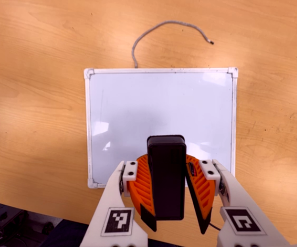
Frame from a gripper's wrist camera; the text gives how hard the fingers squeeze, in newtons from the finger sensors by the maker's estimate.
{"total": 10.6, "left": 10.2, "right": 11.1}